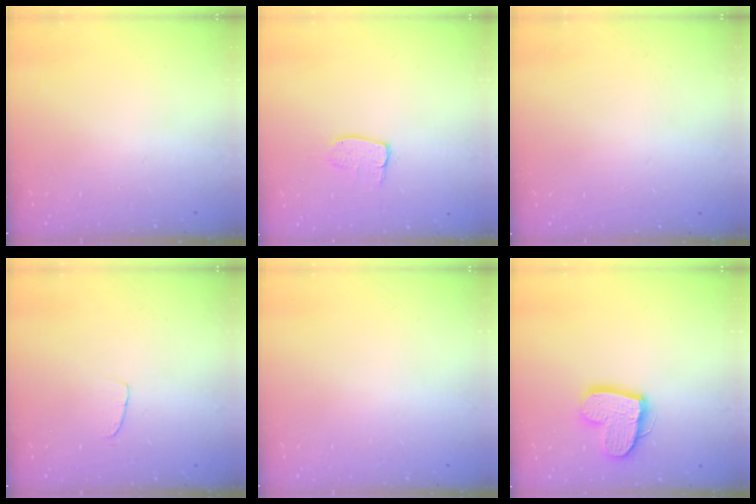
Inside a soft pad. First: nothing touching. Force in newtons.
{"total": 6.3, "press": 6.3, "slide": 0.2}
{"total": 0.0}
{"total": 2.5, "press": 2.5, "slide": 0.1}
{"total": 0.0}
{"total": 14.4, "press": 14.3, "slide": 1.3}